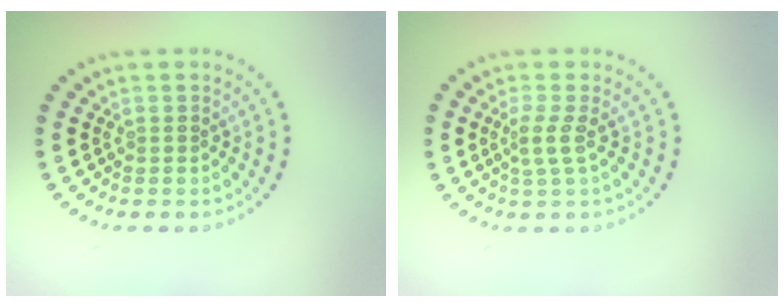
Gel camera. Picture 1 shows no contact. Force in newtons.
{"total": 2.0, "press": 1.4, "slide": 1.5}